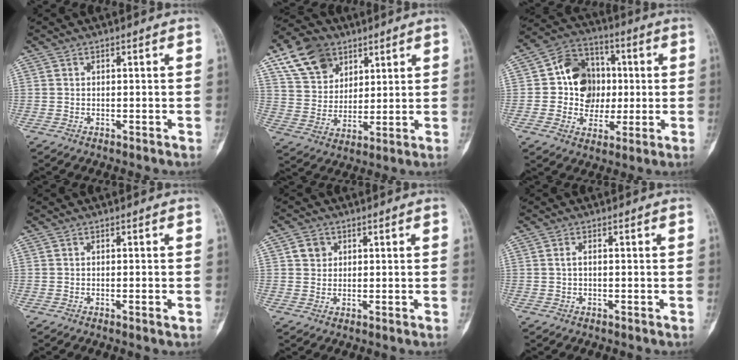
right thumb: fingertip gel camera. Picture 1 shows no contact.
{"total": 13.0, "force": [7.3, 9.1, 5.7], "torque": [-0.081, -0.018, 0.140]}
{"total": 13.0, "force": [0.5, 11.3, 6.5], "torque": [-0.046, 0.019, 0.005]}
{"total": 1.2, "force": [-0.3, 0.2, 1.1], "torque": [-0.017, 0.000, -0.004]}
{"total": 2.9, "force": [1.1, 2.6, 0.9], "torque": [-0.001, -0.004, 0.016]}
{"total": 1.1, "force": [0.1, 0.5, 1.0], "torque": [-0.021, 0.004, 0.001]}